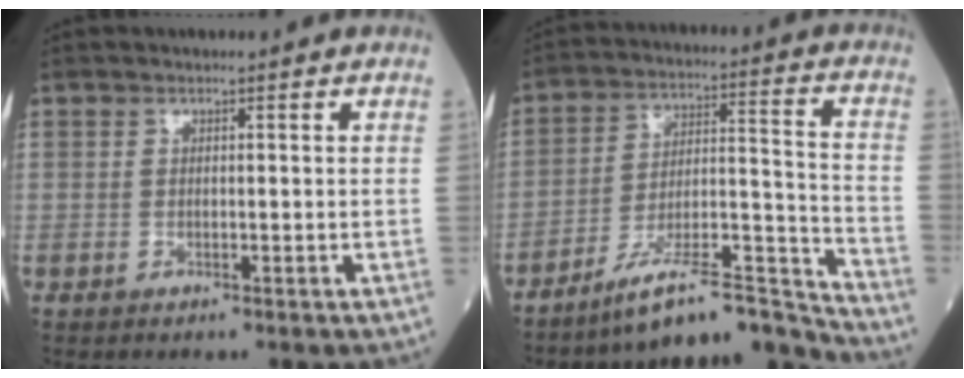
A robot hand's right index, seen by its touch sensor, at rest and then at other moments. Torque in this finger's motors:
{"motor_torque": [-0.71, -0.55, -0.08, -0.01]}